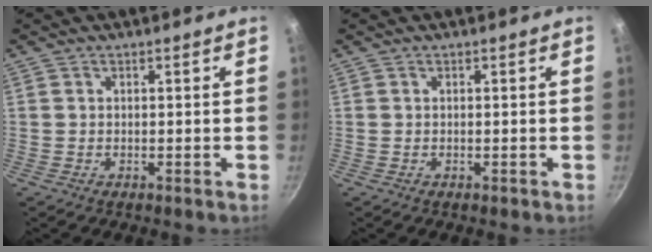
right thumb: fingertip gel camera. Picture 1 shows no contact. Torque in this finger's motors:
{"motor_torque": [1.32, 1.43, 0.03, -0.21, -0.07]}